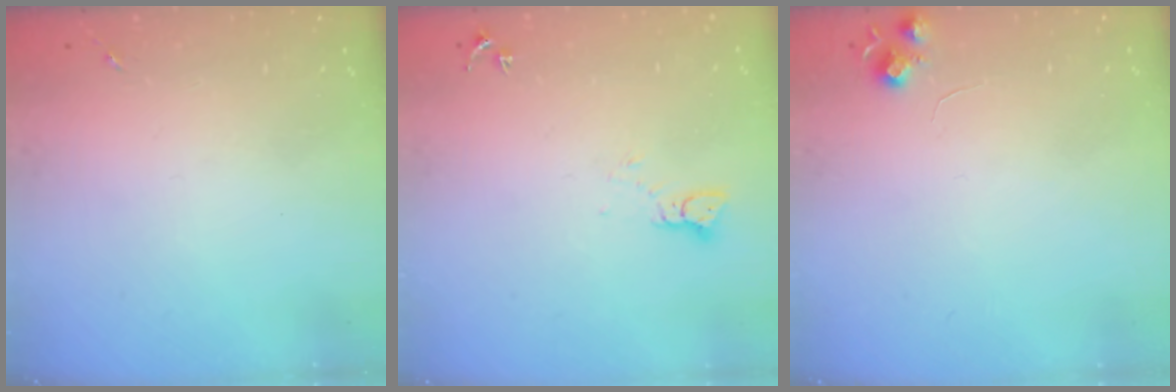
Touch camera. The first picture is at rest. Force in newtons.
{"total": 3.2, "press": 3.2, "slide": 0.4}
{"total": 6.5, "press": 6.5, "slide": 0.8}